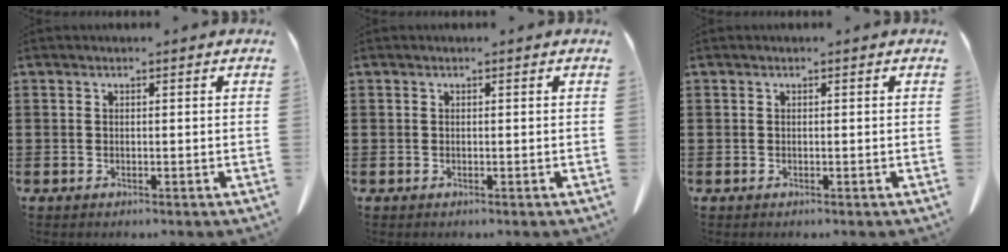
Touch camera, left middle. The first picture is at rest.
{"total": 0.0}
{"total": 0.0}